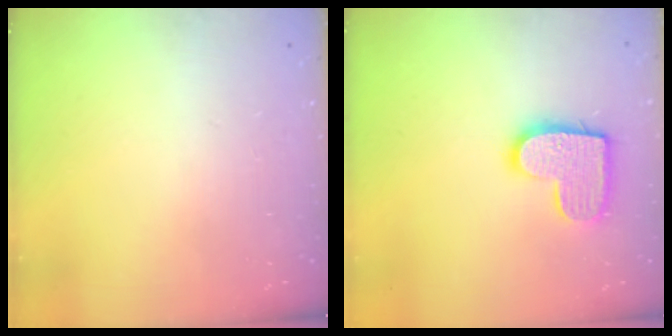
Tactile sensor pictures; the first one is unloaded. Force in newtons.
{"total": 12.7, "press": 12.7, "slide": 0.7}